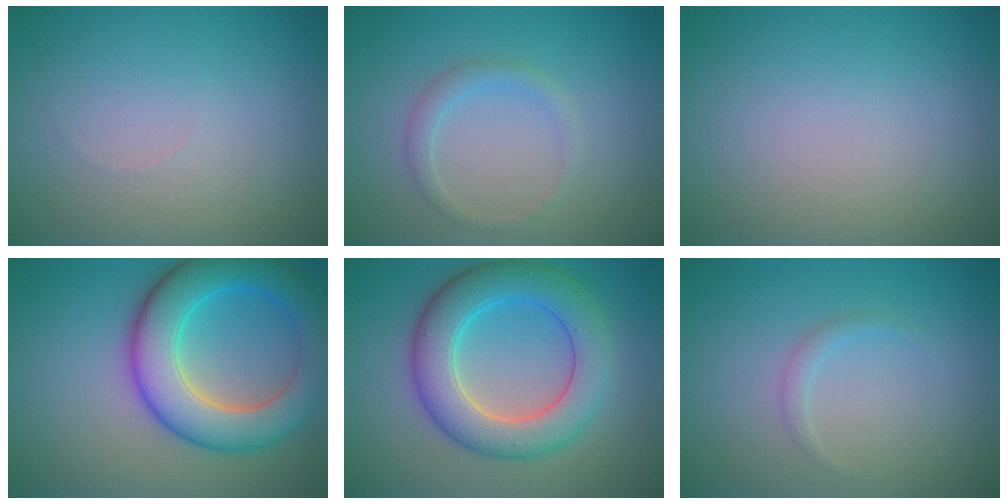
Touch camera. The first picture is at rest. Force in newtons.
{"total": 1.5, "press": 1.5, "slide": 0.1}
{"total": 0.0}
{"total": 8.6, "press": 8.6, "slide": 0.2}
{"total": 7.4, "press": 7.4, "slide": 0.1}
{"total": 0.9, "press": 0.9, "slide": 0.1}